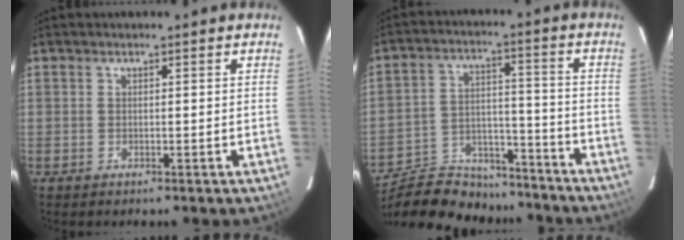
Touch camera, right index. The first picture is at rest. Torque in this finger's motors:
{"motor_torque": [-0.37, -0.56, -0.19, -0.11]}